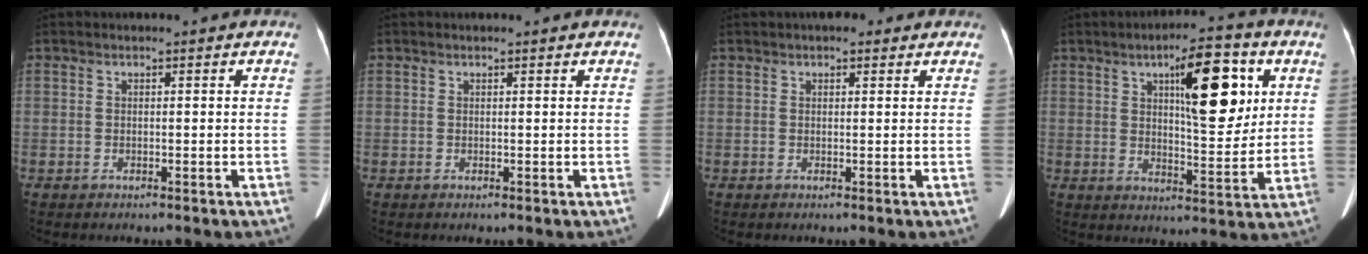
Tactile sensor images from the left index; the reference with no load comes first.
{"total": 0.9, "force": [0.8, 0.0, 0.2], "torque": [-0.008, 0.004, 0.009]}
{"total": 2.3, "force": [1.5, 1.4, 0.9], "torque": [-0.010, 0.014, 0.016]}
{"total": 12.2, "force": [4.5, 3.3, 10.8], "torque": [-0.158, 0.010, 0.069]}